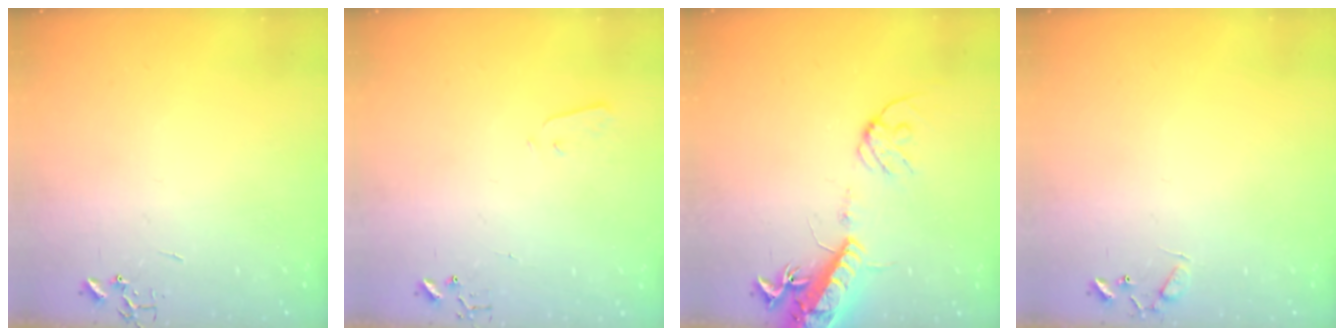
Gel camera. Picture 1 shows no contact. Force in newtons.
{"total": 1.9, "press": 1.9, "slide": 0.4}
{"total": 16.1, "press": 15.7, "slide": 3.6}
{"total": 5.6, "press": 5.6, "slide": 0.5}